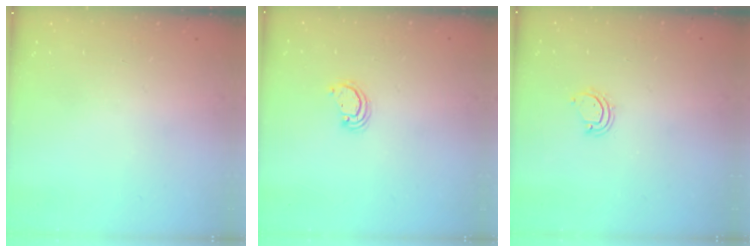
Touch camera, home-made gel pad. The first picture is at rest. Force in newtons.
{"total": 2.1, "press": 2.1, "slide": 0.1}
{"total": 3.6, "press": 3.6, "slide": 0.2}